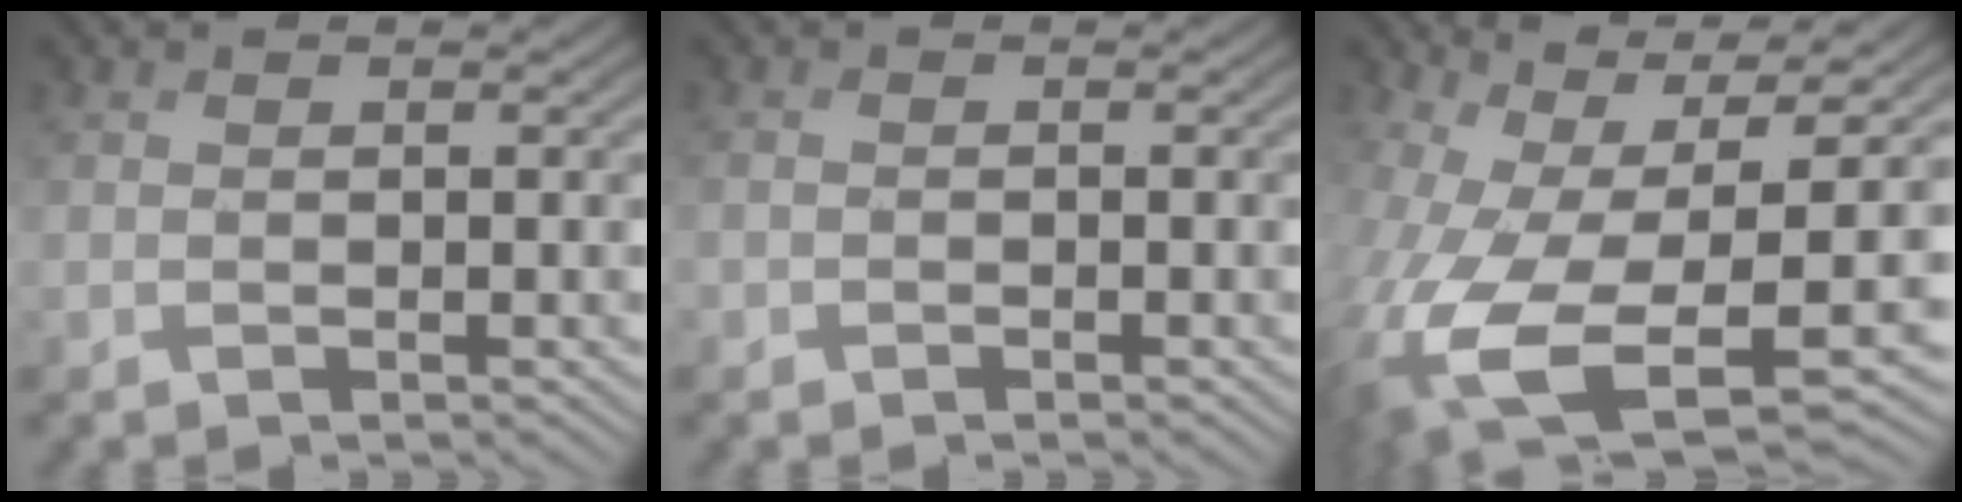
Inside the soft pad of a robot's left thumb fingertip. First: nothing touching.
{"total": 0.6, "force": [-0.5, 0.4, 0.1], "torque": [-0.001, -0.001, -0.010]}
{"total": 18.1, "force": [-4.4, 9.0, 15.1], "torque": [-0.341, -0.058, -0.052]}